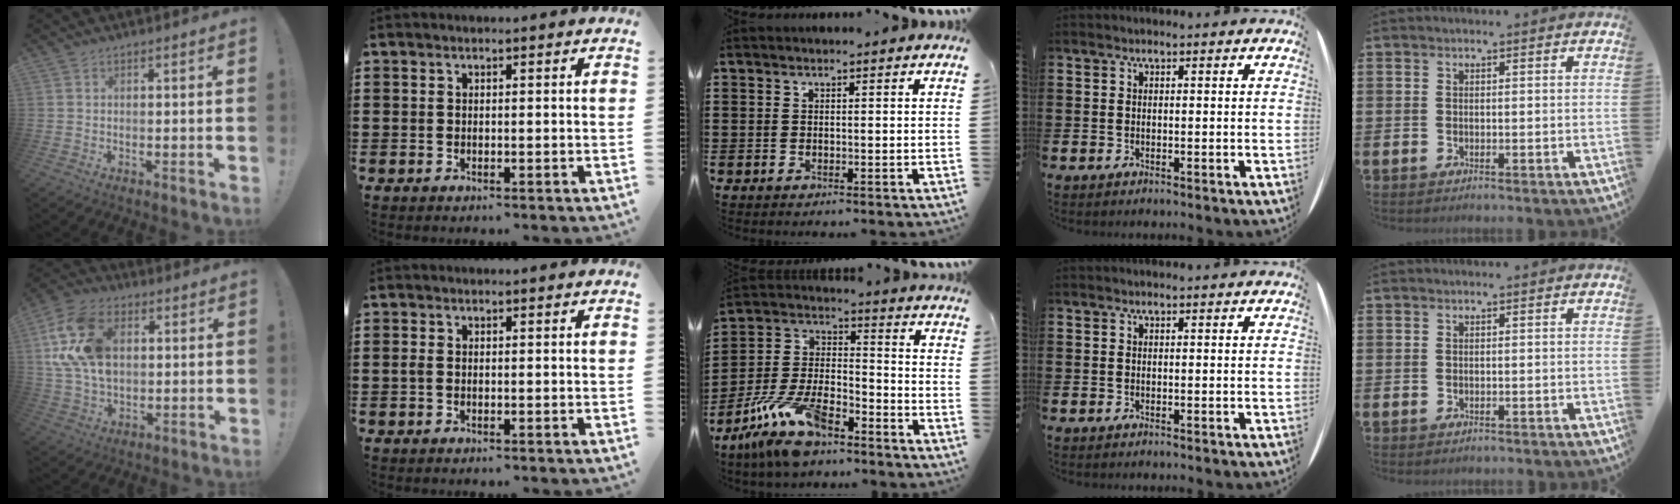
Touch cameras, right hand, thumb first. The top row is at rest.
{"thumb": {"total": 19.1, "force": [4.7, 13.1, 13.1], "torque": [-0.261, -0.005, 0.089]}, "index": {"total": 0.8, "force": [-0.2, 0.4, 0.6], "torque": [-0.022, -0.003, -0.007]}, "middle": {"total": 11.5, "force": [-8.7, 3.7, 6.5], "torque": [-0.150, 0.014, -0.175]}}